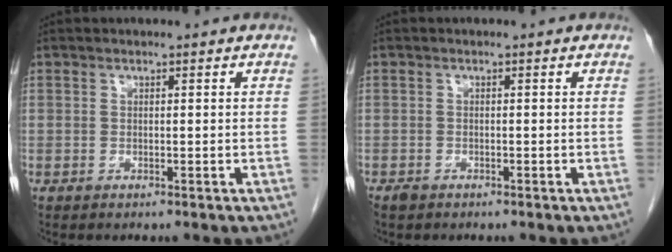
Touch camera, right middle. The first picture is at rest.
{"total": 0.8, "force": [-0.7, 0.5, 0.2], "torque": [-0.009, 0.000, -0.012]}